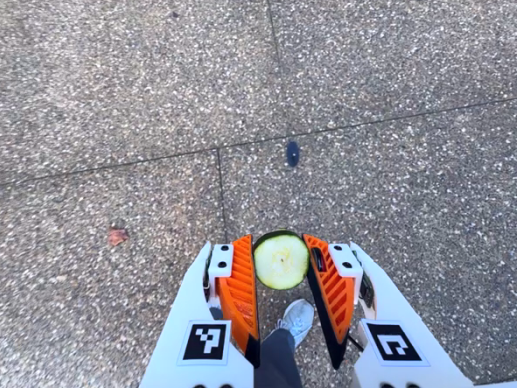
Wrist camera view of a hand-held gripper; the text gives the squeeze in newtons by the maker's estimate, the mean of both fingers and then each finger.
{"total": 9.0, "left": 8.3, "right": 9.6}